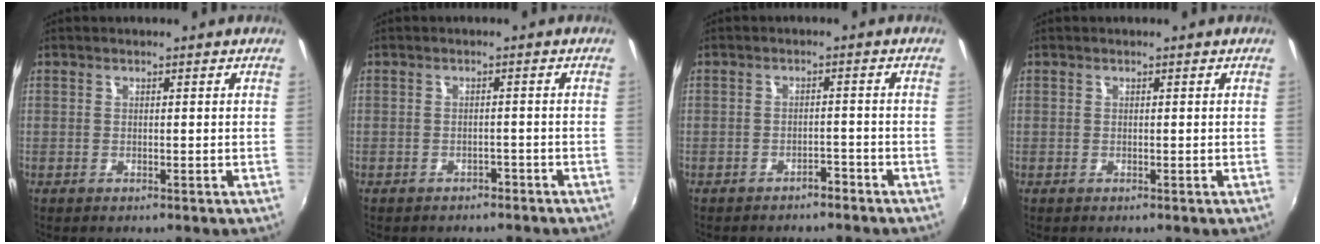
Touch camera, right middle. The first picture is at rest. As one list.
[{"total": 3.5, "force": [-3.0, 1.7, 0.8], "torque": [-0.018, -0.009, -0.037]}, {"total": 2.9, "force": [-2.6, 1.1, 0.8], "torque": [-0.022, -0.001, -0.032]}, {"total": 0.0}]